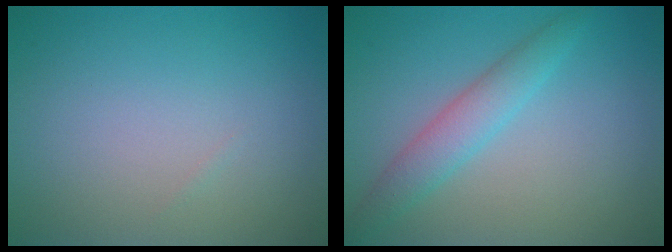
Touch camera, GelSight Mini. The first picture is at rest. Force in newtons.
{"total": 3.0, "press": 3.0, "slide": 0.1}